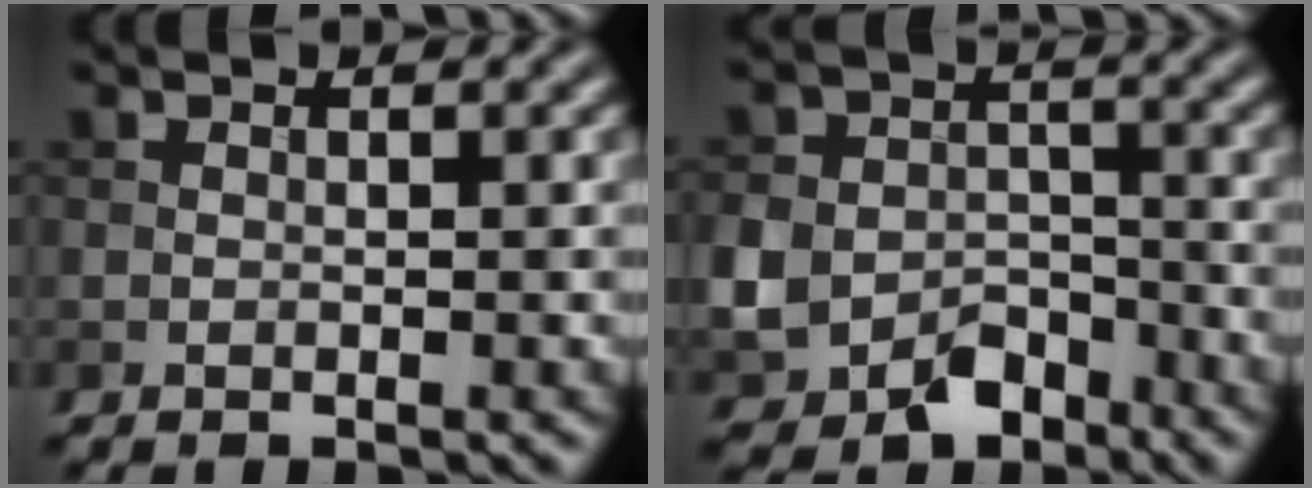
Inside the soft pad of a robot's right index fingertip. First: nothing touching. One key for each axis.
{"total": 6.7, "fx": -3.3, "fy": 4.9, "fz": 3.0, "tx": -0.054, "ty": -0.011, "tz": -0.063}